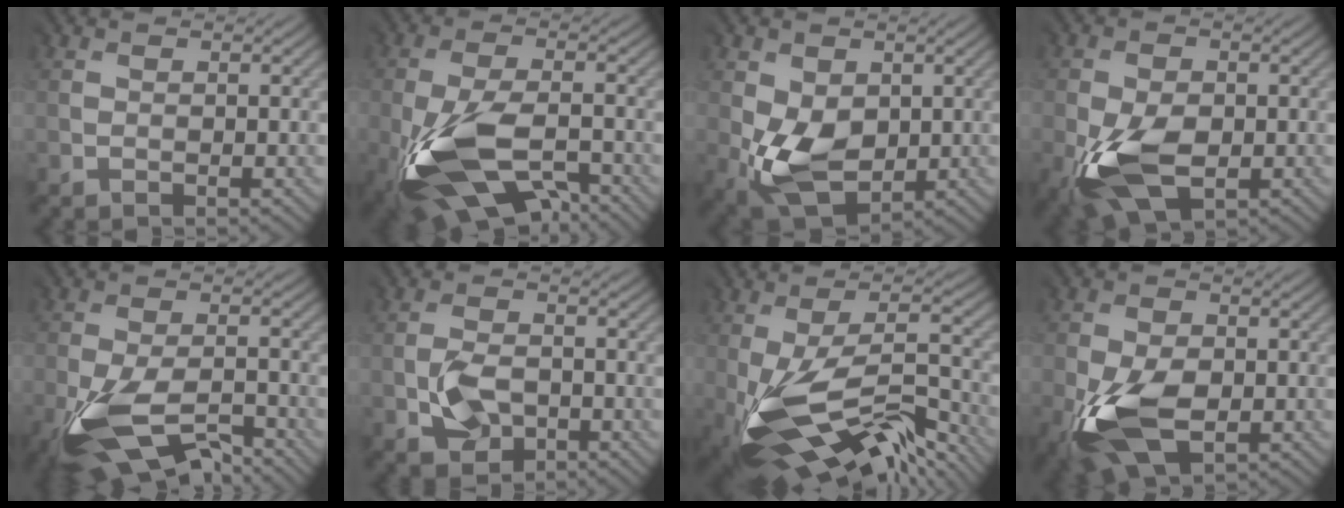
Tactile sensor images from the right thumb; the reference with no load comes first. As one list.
[{"total": 12.9, "force": [-5.7, 6.1, 9.8], "torque": [-0.229, -0.021, -0.112]}, {"total": 8.0, "force": [-0.4, 5.9, 5.5], "torque": [-0.141, -0.009, -0.006]}, {"total": 8.6, "force": [-2.7, 5.3, 6.3], "torque": [-0.152, -0.025, -0.056]}, {"total": 10.1, "force": [-6.4, 4.0, 6.7], "torque": [-0.159, -0.027, -0.128]}, {"total": 3.1, "force": [-1.4, 2.2, 1.7], "torque": [-0.040, -0.002, -0.028]}, {"total": 13.8, "force": [-6.8, 4.8, 11.0], "torque": [-0.221, -0.021, -0.110]}, {"total": 9.4, "force": [-3.1, 5.5, 7.0], "torque": [-0.168, -0.022, -0.063]}]